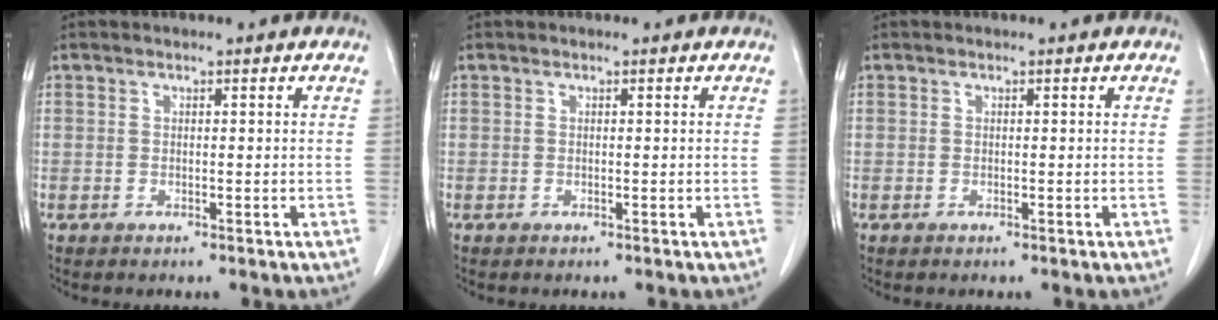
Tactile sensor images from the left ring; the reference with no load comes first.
{"total": 0.0}
{"total": 0.0}